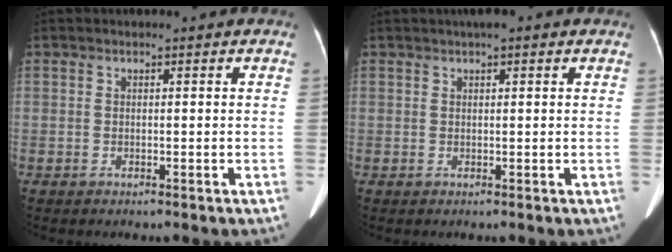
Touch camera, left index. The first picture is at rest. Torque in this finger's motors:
{"motor_torque": [0.76, -0.70, 0.07, 0.02]}